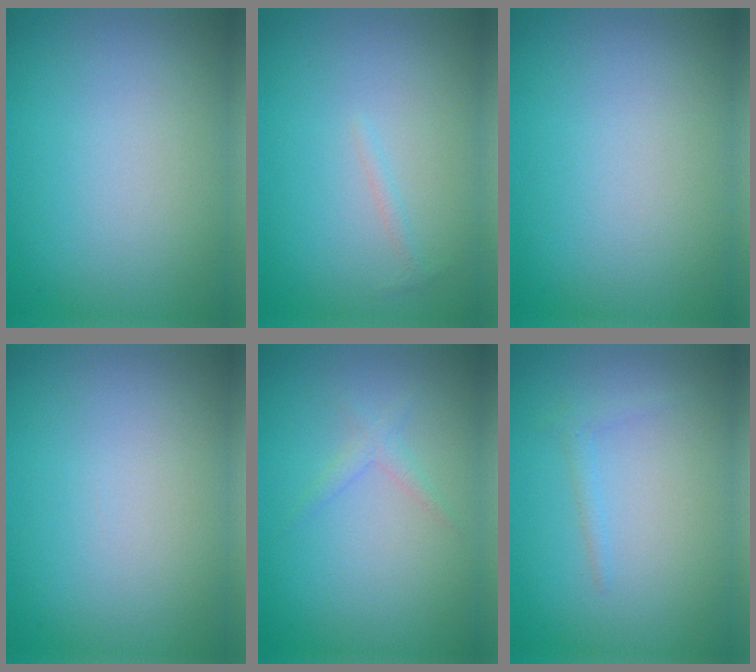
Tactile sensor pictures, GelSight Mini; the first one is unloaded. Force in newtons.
{"total": 0.7, "press": 0.7, "slide": 0.1}
{"total": 0.0}
{"total": 0.0}
{"total": 1.1, "press": 1.1, "slide": 0.0}
{"total": 0.9, "press": 0.9, "slide": 0.0}